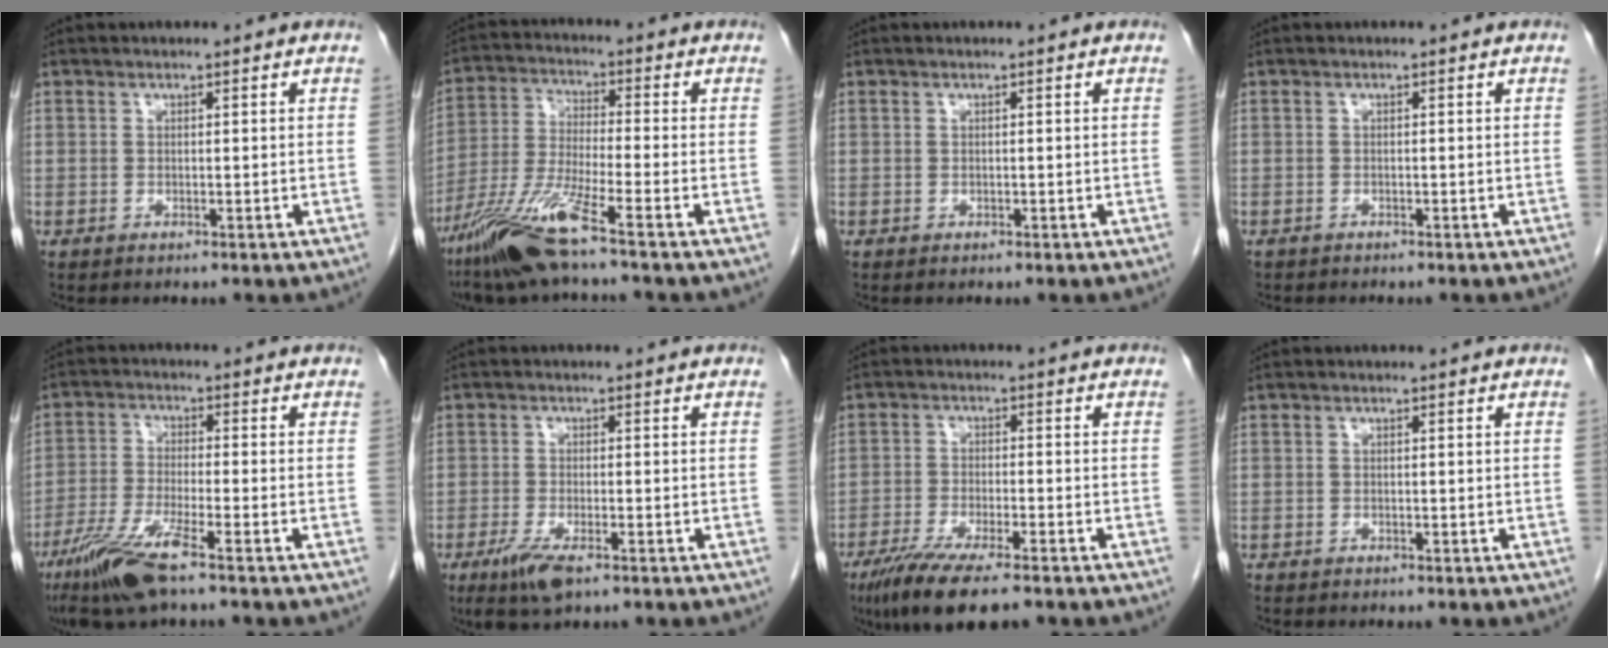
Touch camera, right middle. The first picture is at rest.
{"total": 10.5, "force": [-7.1, -0.3, 7.7], "torque": [-0.166, -0.030, -0.142]}
{"total": 0.0}
{"total": 0.8, "force": [-0.7, 0.3, 0.1], "torque": [-0.011, 0.000, -0.013]}
{"total": 8.9, "force": [-5.9, 0.3, 6.7], "torque": [-0.144, -0.025, -0.115]}
{"total": 5.3, "force": [-3.2, 1.2, 4.0], "torque": [-0.086, -0.013, -0.056]}
{"total": 10.3, "force": [-7.5, 1.5, 6.9], "torque": [-0.115, -0.023, -0.122]}
{"total": 0.7, "force": [-0.7, 0.2, 0.1], "torque": [-0.009, -0.001, -0.015]}